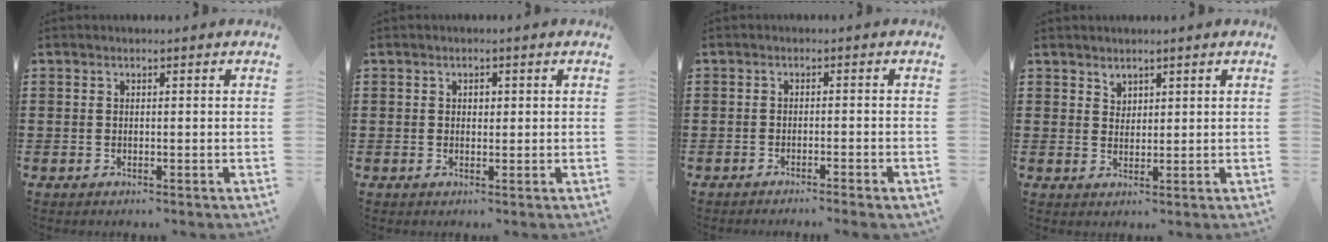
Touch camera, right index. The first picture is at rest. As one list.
[{"total": 1.0, "force": [0.3, 0.7, 0.6], "torque": [-0.012, 0.006, 0.005]}, {"total": 1.5, "force": [-1.4, -0.3, 0.4], "torque": [-0.008, 0.001, -0.027]}, {"total": 1.9, "force": [1.5, 1.0, 0.0], "torque": [-0.005, 0.002, 0.031]}]